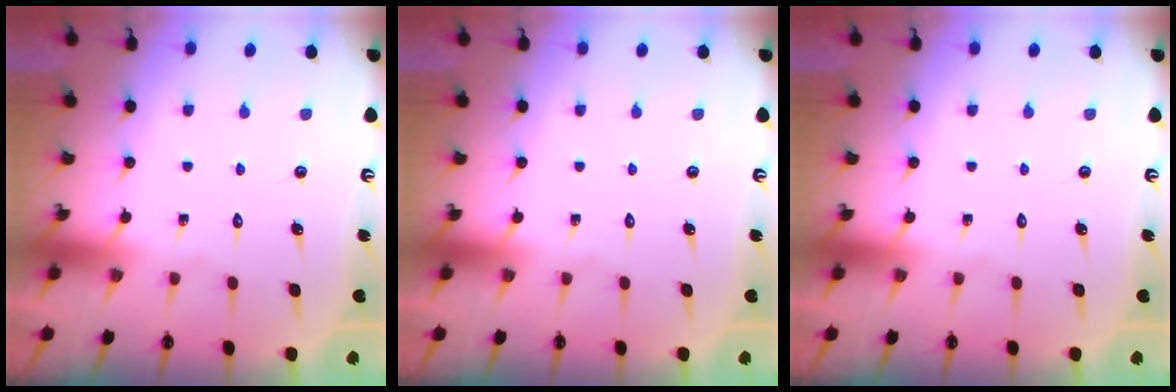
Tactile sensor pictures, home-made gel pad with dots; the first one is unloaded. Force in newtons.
{"total": 0.0}
{"total": 0.0}